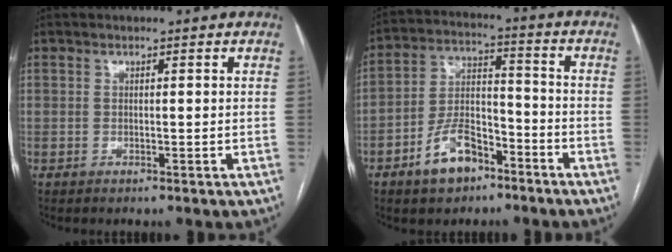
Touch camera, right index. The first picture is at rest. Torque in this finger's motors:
{"motor_torque": [0.26, -0.59, 0.11, -0.03]}